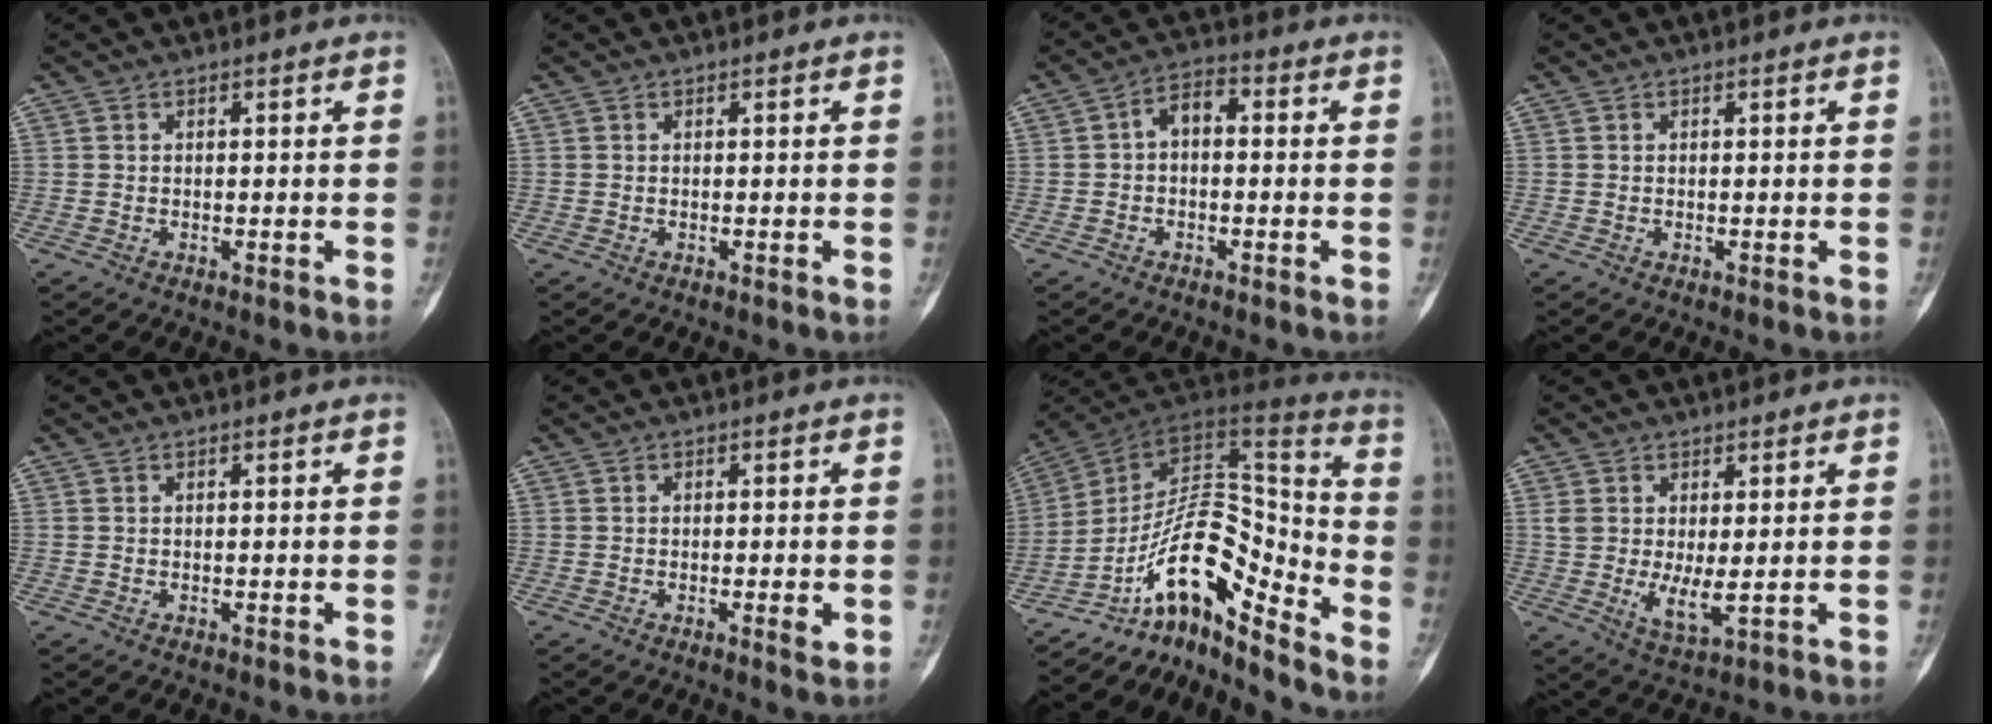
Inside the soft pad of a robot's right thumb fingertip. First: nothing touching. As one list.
[{"total": 0.0}, {"total": 4.7, "force": [-0.1, 2.8, 3.7], "torque": [-0.049, 0.022, -0.015]}, {"total": 0.0}, {"total": 0.0}, {"total": 2.3, "force": [-0.5, 0.5, 2.2], "torque": [-0.033, -0.005, -0.009]}, {"total": 16.4, "force": [-11.2, 5.9, 10.3], "torque": [-0.136, 0.129, -0.195]}, {"total": 5.8, "force": [0.1, 2.4, 5.2], "torque": [-0.095, -0.015, 0.010]}]